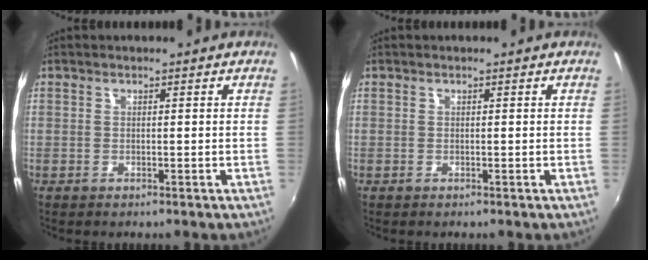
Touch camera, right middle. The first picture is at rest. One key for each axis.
{"total": 0.0}